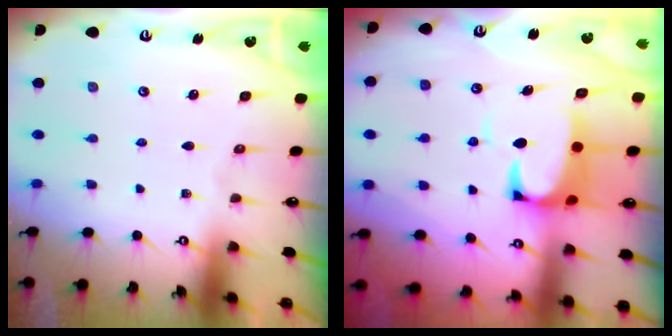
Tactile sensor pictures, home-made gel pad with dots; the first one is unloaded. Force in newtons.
{"total": 4.0, "press": 3.8, "slide": 1.3}